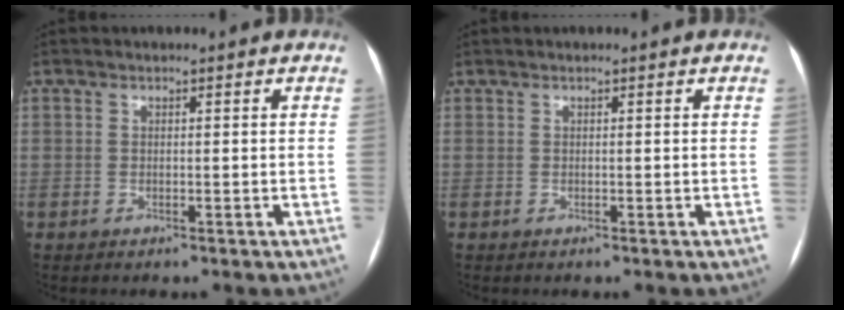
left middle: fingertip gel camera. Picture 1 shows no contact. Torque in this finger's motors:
{"motor_torque": [0.01, 0.03, 0.00, 0.00]}